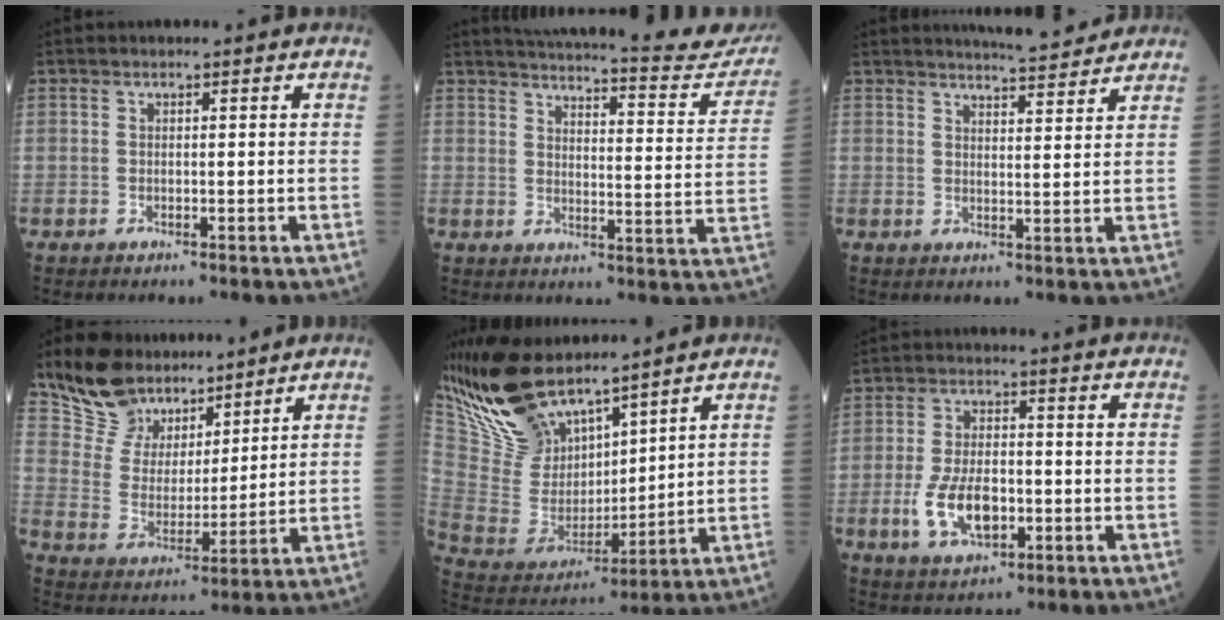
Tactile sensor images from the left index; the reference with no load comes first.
{"total": 21.9, "force": [20.4, 3.1, 7.3], "torque": [-0.092, -0.057, 0.236]}
{"total": 7.2, "force": [6.9, 0.5, 2.0], "torque": [-0.037, 0.005, 0.094]}
{"total": 11.2, "force": [9.5, 5.5, 2.4], "torque": [-0.057, 0.021, 0.187]}
{"total": 15.2, "force": [12.8, 4.9, 6.6], "torque": [-0.155, 0.013, 0.262]}
{"total": 8.6, "force": [-2.5, 4.3, 7.0], "torque": [-0.151, 0.000, -0.040]}